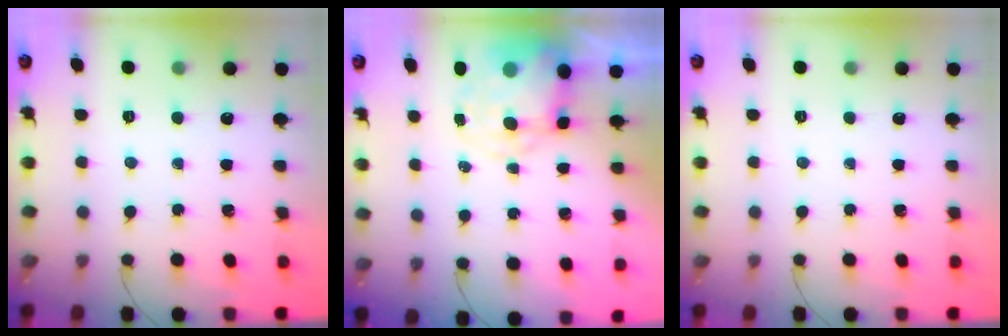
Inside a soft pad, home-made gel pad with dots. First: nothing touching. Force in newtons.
{"total": 9.8, "press": 9.6, "slide": 2.3}
{"total": 0.0}